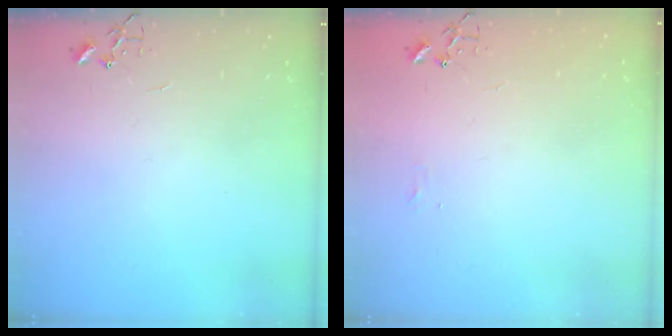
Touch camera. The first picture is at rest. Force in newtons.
{"total": 3.9, "press": 3.9, "slide": 0.6}